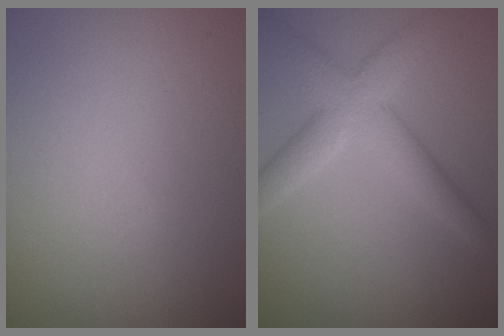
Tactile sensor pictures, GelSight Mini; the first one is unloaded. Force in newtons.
{"total": 5.0, "press": 5.0, "slide": 0.2}